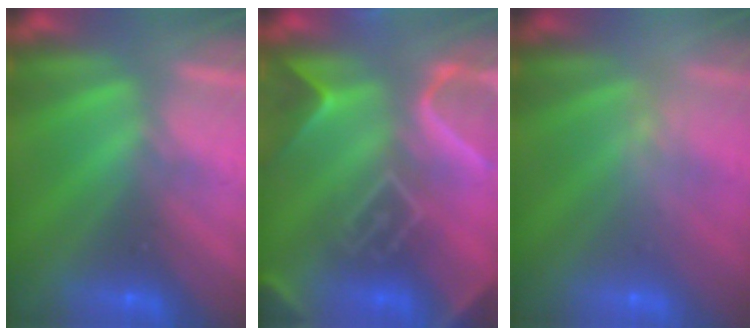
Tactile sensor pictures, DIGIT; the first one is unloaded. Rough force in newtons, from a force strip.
{"total": 9.7}
{"total": 2.4}